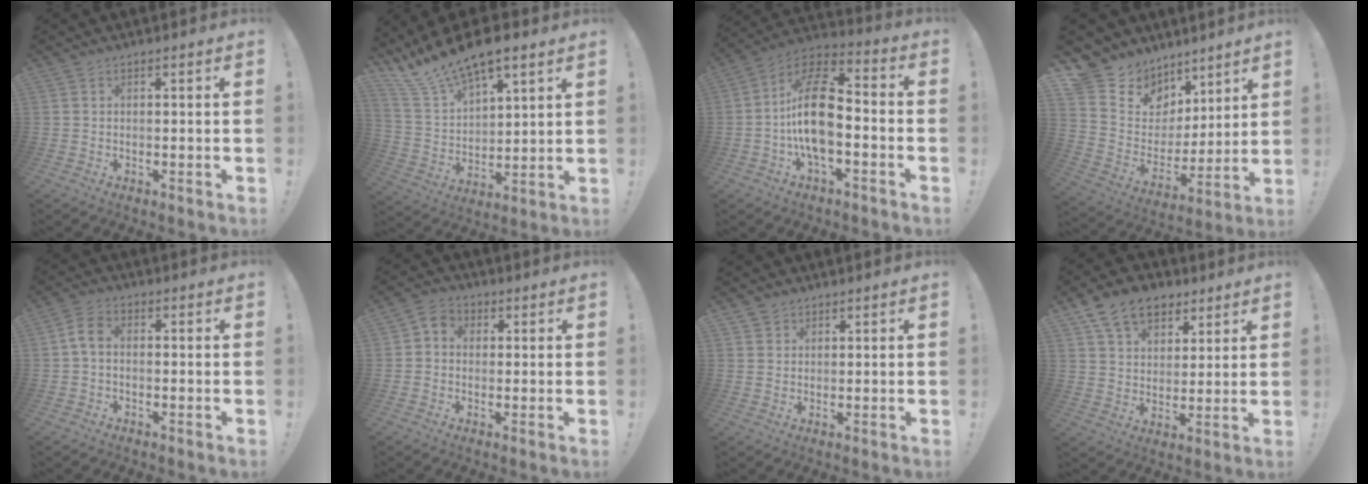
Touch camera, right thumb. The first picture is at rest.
{"total": 13.8, "force": [11.4, 4.6, 6.2], "torque": [-0.127, -0.087, 0.208]}
{"total": 18.3, "force": [-2.9, 9.5, 15.4], "torque": [-0.285, 0.027, -0.049]}
{"total": 10.3, "force": [6.8, 7.6, 0.7], "torque": [-0.028, -0.069, 0.146]}
{"total": 4.7, "force": [0.0, 3.2, 3.4], "torque": [-0.072, 0.010, 0.001]}
{"total": 4.5, "force": [0.0, 3.9, 2.1], "torque": [-0.033, 0.009, 0.002]}
{"total": 2.2, "force": [1.5, 1.6, 0.1], "torque": [0.010, -0.009, 0.025]}
{"total": 12.9, "force": [7.8, 8.7, 5.5], "torque": [-0.083, -0.040, 0.149]}